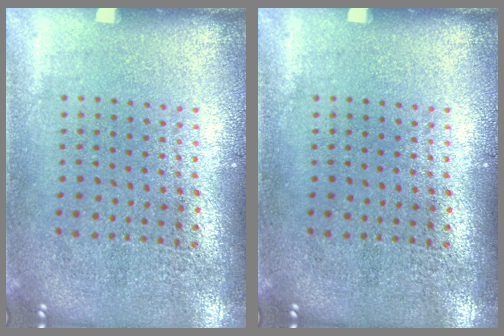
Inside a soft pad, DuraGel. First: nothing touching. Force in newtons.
{"total": 0.0}